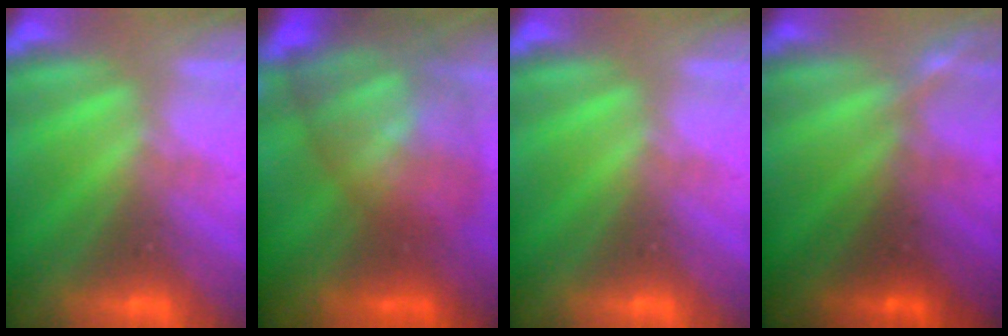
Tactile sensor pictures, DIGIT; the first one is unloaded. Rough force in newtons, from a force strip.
{"total": 7.6}
{"total": 0.0}
{"total": 1.2}